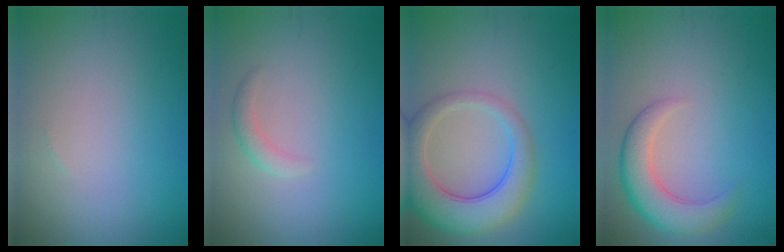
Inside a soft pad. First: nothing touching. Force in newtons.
{"total": 1.2, "press": 1.2, "slide": 0.1}
{"total": 6.3, "press": 6.3, "slide": 0.6}
{"total": 4.3, "press": 4.3, "slide": 0.2}